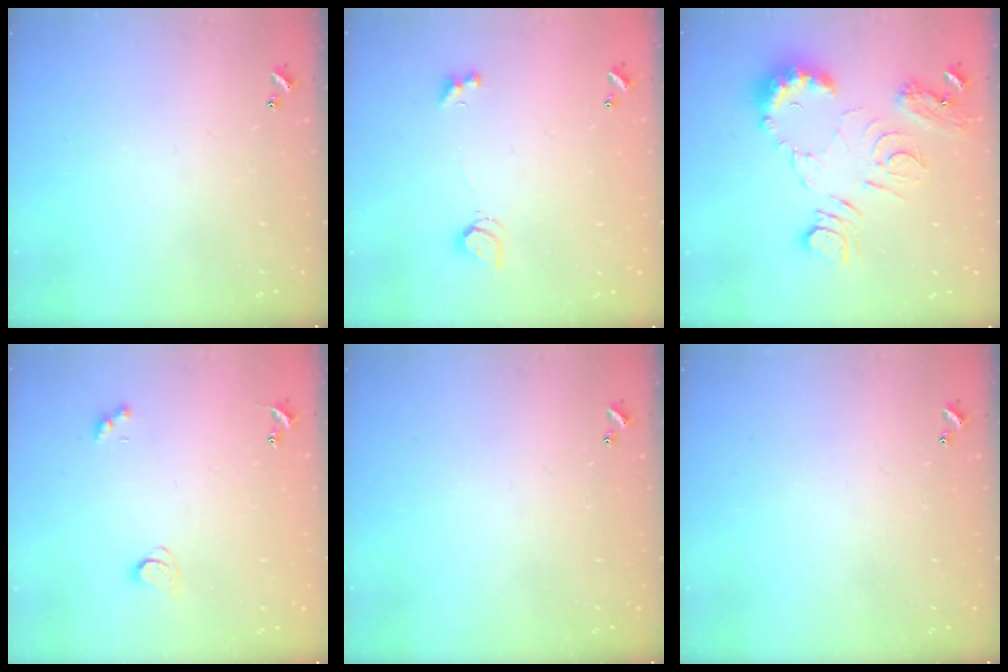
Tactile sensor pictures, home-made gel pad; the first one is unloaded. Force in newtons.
{"total": 2.5, "press": 2.4, "slide": 0.6}
{"total": 12.8, "press": 12.7, "slide": 1.5}
{"total": 1.7, "press": 1.6, "slide": 0.4}
{"total": 0.0}
{"total": 0.0}